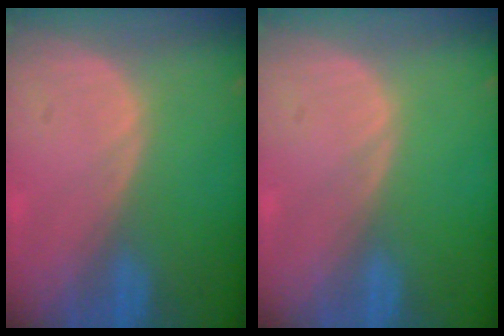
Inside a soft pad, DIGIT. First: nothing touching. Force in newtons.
{"total": 0.0}